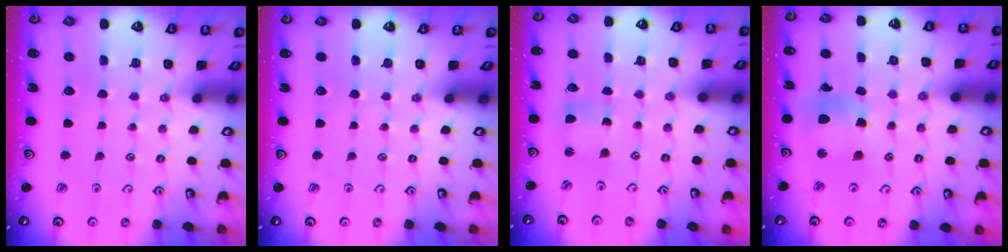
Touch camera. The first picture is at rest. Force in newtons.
{"total": 0.0}
{"total": 2.4, "press": 2.4, "slide": 0.2}
{"total": 11.0, "press": 10.9, "slide": 1.1}